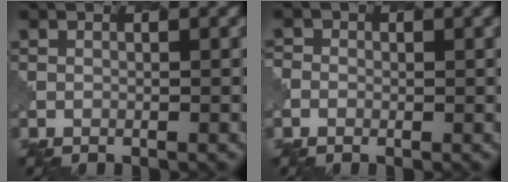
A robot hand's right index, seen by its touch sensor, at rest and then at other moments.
{"total": 1.1, "force": [-0.2, 1.1, 0.1], "torque": [0.008, 0.001, -0.004]}